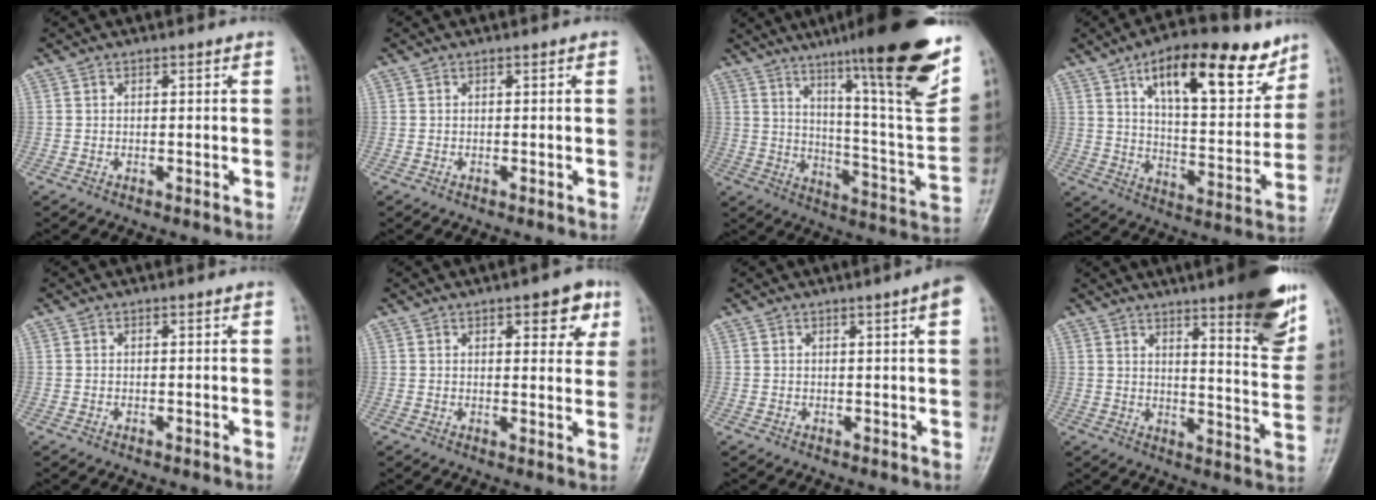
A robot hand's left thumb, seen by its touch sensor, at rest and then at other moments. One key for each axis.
{"total": 0.0}
{"total": 27.8, "fx": 17.2, "fy": 3.2, "fz": 21.6, "tx": -0.299, "ty": -0.068, "tz": 0.262}
{"total": 21.2, "fx": 12.0, "fy": 8.5, "fz": 15.3, "tx": -0.190, "ty": -0.048, "tz": 0.190}
{"total": 0.0}
{"total": 7.1, "fx": 3.6, "fy": 3.0, "fz": 5.4, "tx": -0.041, "ty": -0.012, "tz": 0.039}
{"total": 3.8, "fx": 1.7, "fy": -0.1, "fz": 3.4, "tx": -0.043, "ty": -0.001, "tz": 0.020}
{"total": 16.3, "fx": 10.2, "fy": 2.9, "fz": 12.4, "tx": -0.135, "ty": -0.067, "tz": 0.140}